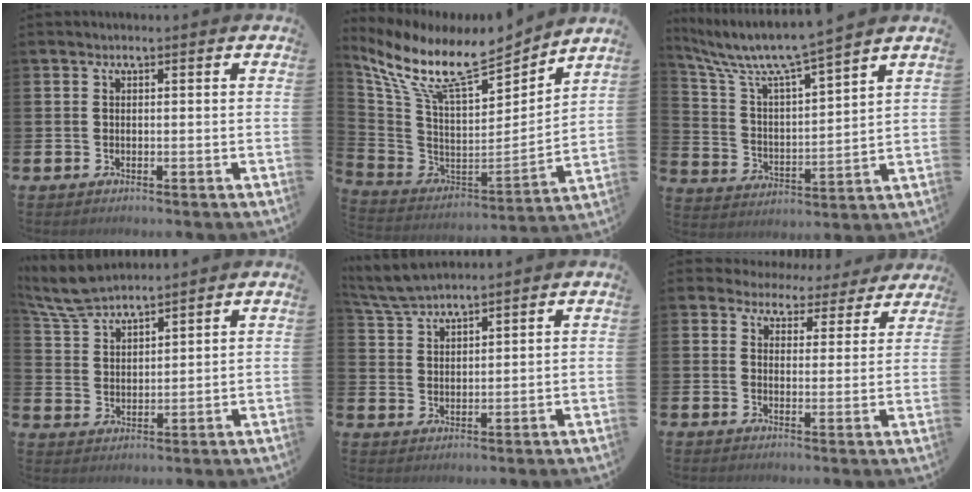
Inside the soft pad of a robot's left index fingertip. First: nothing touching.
{"total": 11.7, "force": [9.5, 3.1, 5.9], "torque": [-0.160, -0.061, 0.166]}
{"total": 8.2, "force": [7.6, 0.4, 3.3], "torque": [-0.098, -0.052, 0.126]}
{"total": 6.8, "force": [6.5, 1.1, 1.7], "torque": [-0.064, -0.021, 0.120]}
{"total": 4.9, "force": [4.8, 0.4, 0.9], "torque": [-0.039, -0.016, 0.089]}
{"total": 3.9, "force": [3.4, 1.9, 0.1], "torque": [-0.009, -0.027, 0.055]}